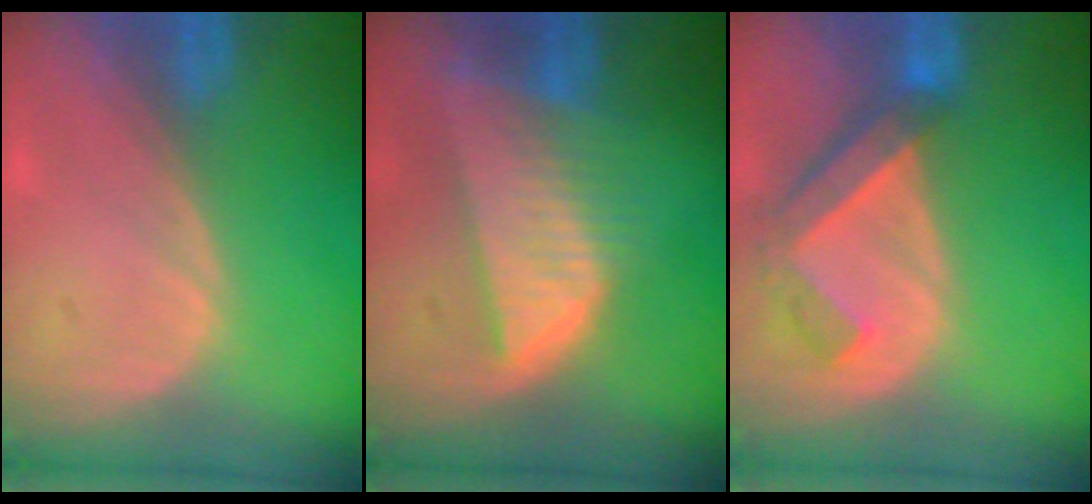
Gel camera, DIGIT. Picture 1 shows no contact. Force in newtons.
{"total": 8.2, "press": 7.2, "slide": 3.9}
{"total": 6.5, "press": 5.8, "slide": 3.0}